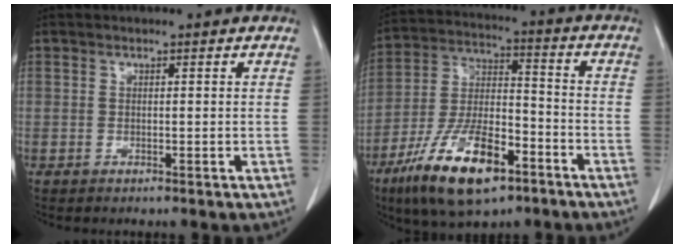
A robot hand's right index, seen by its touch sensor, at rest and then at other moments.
{"total": 16.2, "force": [-9.3, 5.5, 12.0], "torque": [-0.241, -0.008, -0.163]}